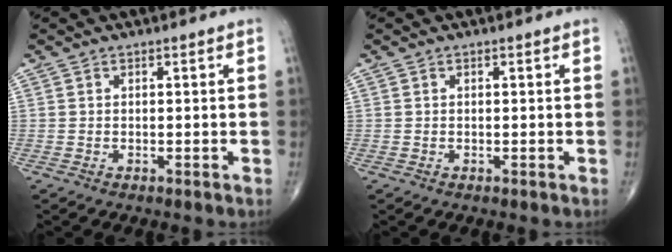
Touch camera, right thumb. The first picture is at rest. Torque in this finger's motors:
{"motor_torque": [0.05, -0.04, -0.12, -0.45, 0.01]}